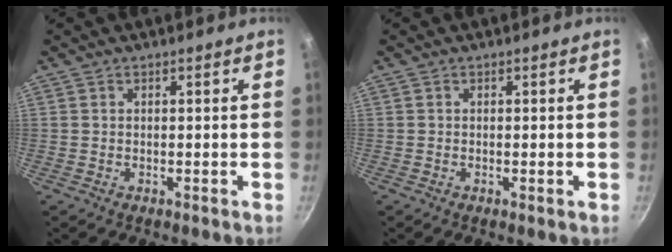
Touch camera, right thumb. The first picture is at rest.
{"total": 0.7, "force": [-0.2, 0.1, 0.6], "torque": [-0.011, -0.001, -0.004]}